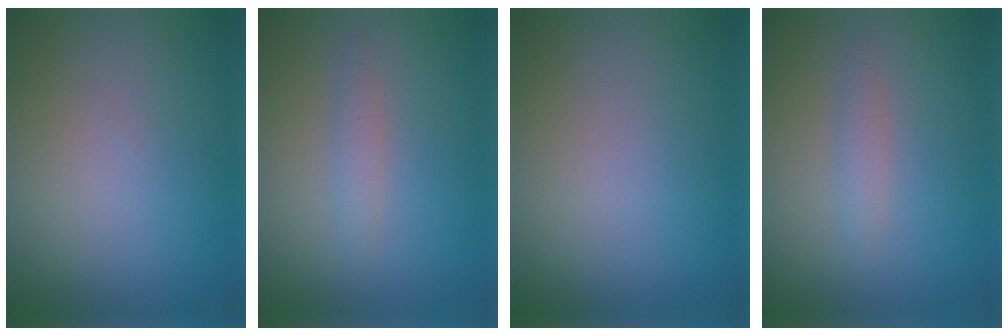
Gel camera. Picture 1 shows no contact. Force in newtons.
{"total": 1.4, "press": 1.4, "slide": 0.0}
{"total": 0.0}
{"total": 1.4, "press": 1.4, "slide": 0.0}